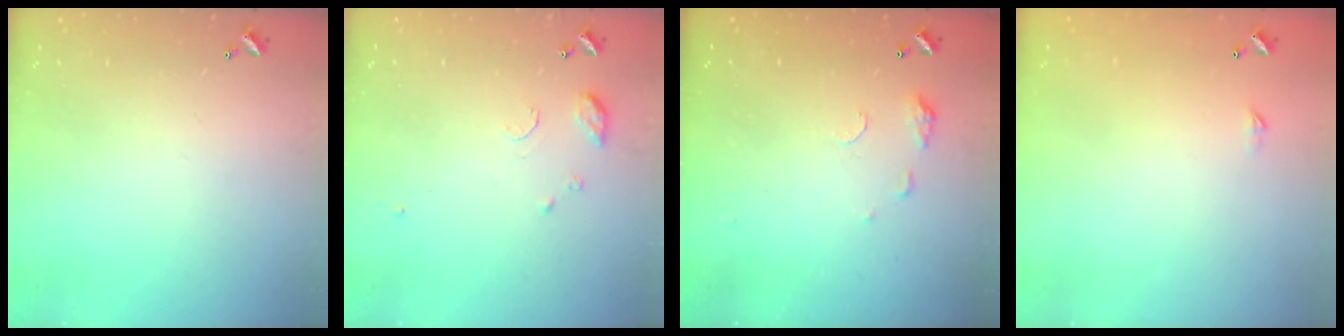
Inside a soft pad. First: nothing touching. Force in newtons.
{"total": 7.9, "press": 7.8, "slide": 0.8}
{"total": 5.6, "press": 5.6, "slide": 0.7}
{"total": 2.3, "press": 2.3, "slide": 0.4}